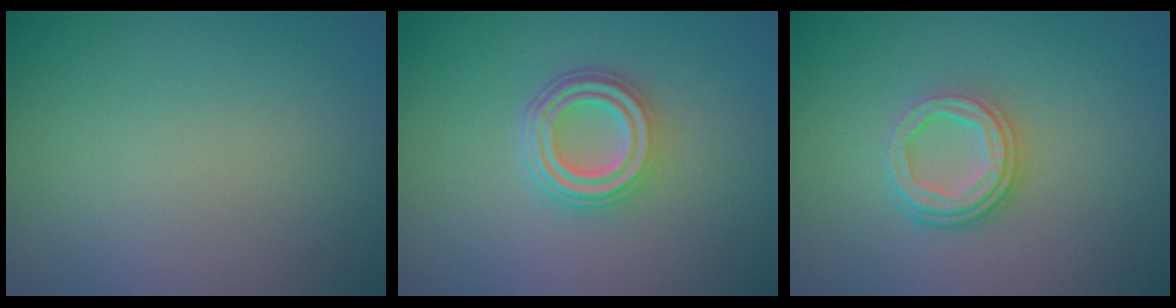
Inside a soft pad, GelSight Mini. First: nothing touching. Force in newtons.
{"total": 4.5, "press": 3.3, "slide": 3.0}
{"total": 3.6, "press": 2.6, "slide": 2.4}